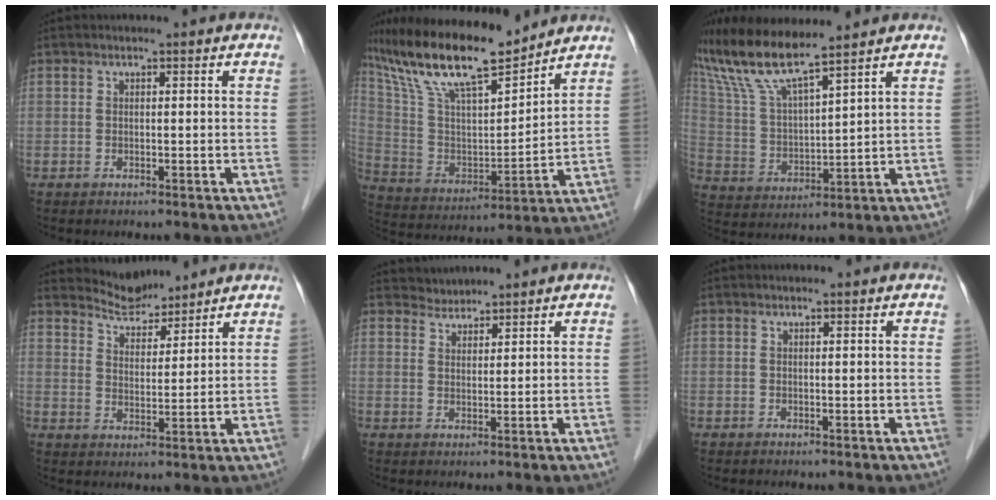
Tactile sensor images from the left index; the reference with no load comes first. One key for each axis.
{"total": 19.0, "fx": 15.3, "fy": 3.3, "fz": 10.8, "tx": -0.202, "ty": 0.013, "tz": 0.283}
{"total": 11.6, "fx": 9.7, "fy": 0.1, "fz": 6.3, "tx": -0.140, "ty": 0.011, "tz": 0.192}
{"total": 5.2, "fx": 5.2, "fy": 0.9, "fz": 0.0, "tx": -0.004, "ty": 0.010, "tz": 0.095}
{"total": 2.1, "fx": 2.0, "fy": 0.3, "fz": -0.7, "tx": 0.007, "ty": 0.010, "tz": 0.038}
{"total": 0.0}